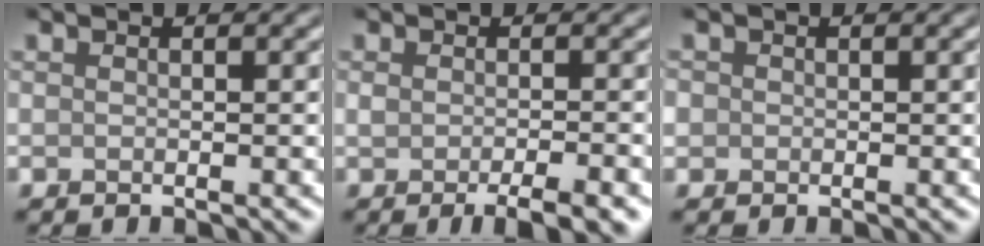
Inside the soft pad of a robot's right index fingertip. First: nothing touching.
{"total": 3.6, "force": [-1.8, 0.9, 3.0], "torque": [-0.048, -0.008, -0.025]}
{"total": 1.0, "force": [0.0, 1.0, 0.2], "torque": [0.004, -0.001, -0.004]}